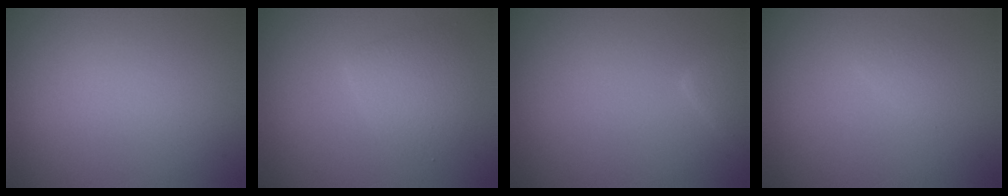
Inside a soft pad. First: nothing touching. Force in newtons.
{"total": 2.7, "press": 2.7, "slide": 0.1}
{"total": 1.6, "press": 1.6, "slide": 0.1}
{"total": 0.9, "press": 0.9, "slide": 0.1}